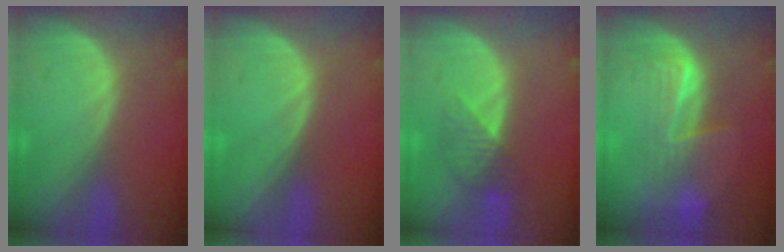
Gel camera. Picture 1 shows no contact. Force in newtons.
{"total": 0.0}
{"total": 4.0, "press": 3.8, "slide": 1.0}
{"total": 7.1, "press": 6.5, "slide": 2.9}